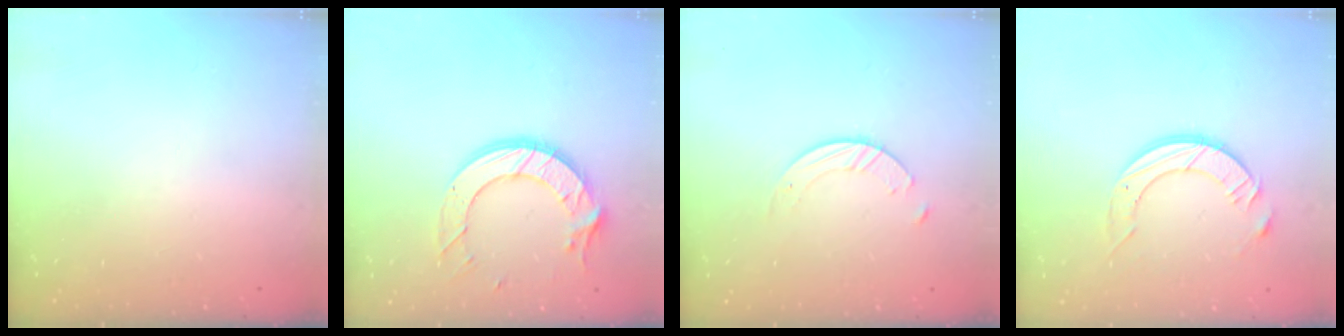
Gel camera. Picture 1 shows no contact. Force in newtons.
{"total": 13.4, "press": 13.3, "slide": 0.8}
{"total": 1.4, "press": 1.4, "slide": 0.2}
{"total": 10.4, "press": 10.3, "slide": 0.9}